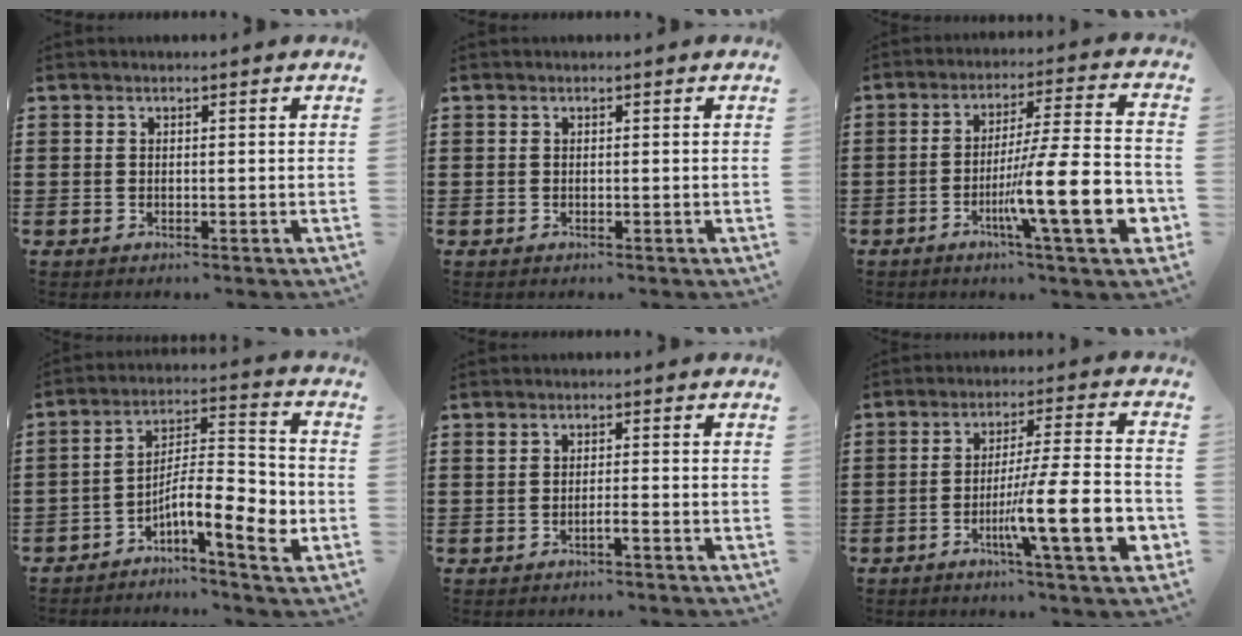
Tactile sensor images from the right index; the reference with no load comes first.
{"total": 0.0}
{"total": 16.4, "force": [-5.4, 2.5, 15.3], "torque": [-0.244, -0.010, -0.087]}
{"total": 10.2, "force": [-4.5, 2.2, 8.9], "torque": [-0.156, -0.003, -0.080]}
{"total": 1.4, "force": [-0.9, -0.2, 1.1], "torque": [-0.020, -0.006, -0.016]}
{"total": 14.7, "force": [-4.9, 1.9, 13.7], "torque": [-0.227, -0.010, -0.081]}